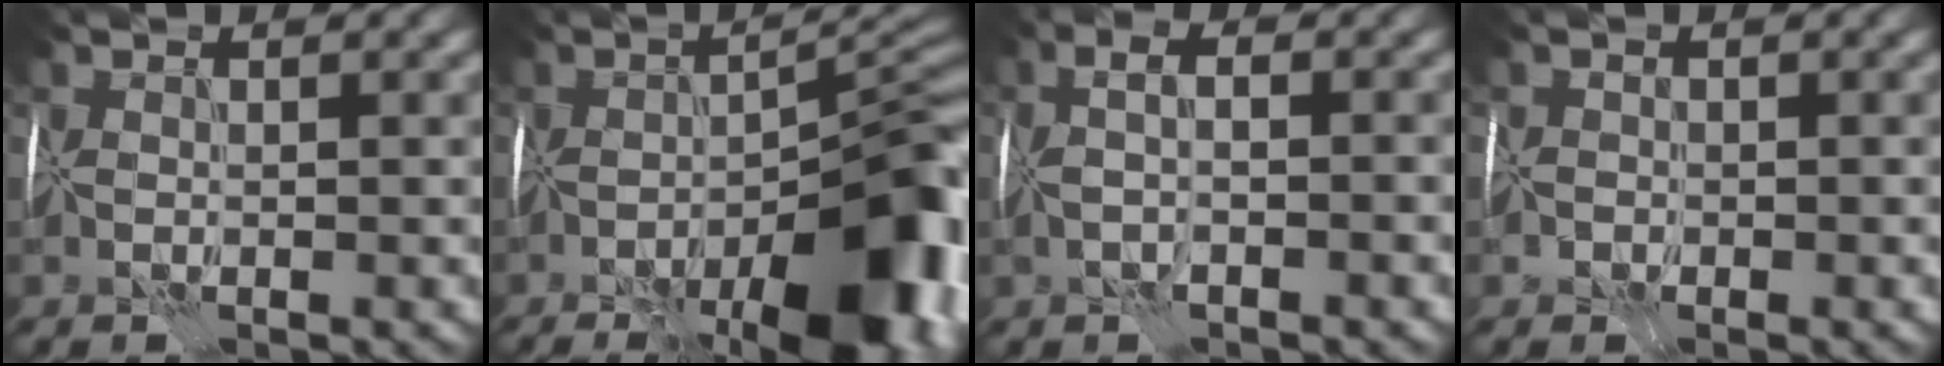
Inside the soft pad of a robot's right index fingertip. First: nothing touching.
{"total": 14.4, "force": [-6.6, 5.2, 11.7], "torque": [-0.136, -0.018, -0.096]}
{"total": 2.5, "force": [-0.4, 1.0, 2.3], "torque": [-0.046, 0.007, -0.008]}
{"total": 1.0, "force": [-0.7, 0.7, -0.2], "torque": [0.010, -0.006, -0.013]}